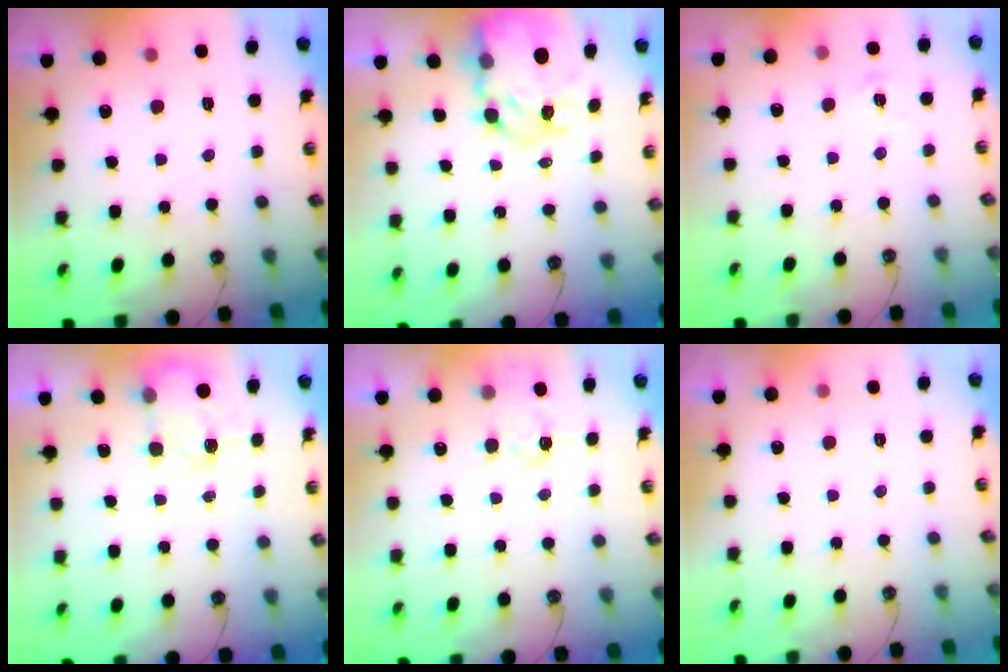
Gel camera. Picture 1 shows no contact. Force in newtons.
{"total": 11.9, "press": 11.8, "slide": 1.1}
{"total": 5.1, "press": 5.1, "slide": 0.5}
{"total": 4.0, "press": 3.9, "slide": 0.7}
{"total": 3.5, "press": 3.4, "slide": 0.5}
{"total": 0.0}